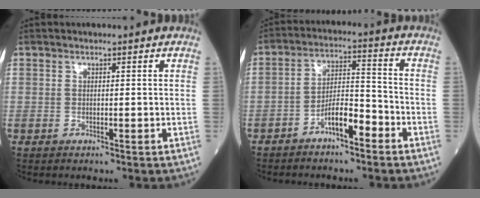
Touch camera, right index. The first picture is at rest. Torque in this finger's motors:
{"motor_torque": [0.19, -0.05, 0.13, 0.08]}